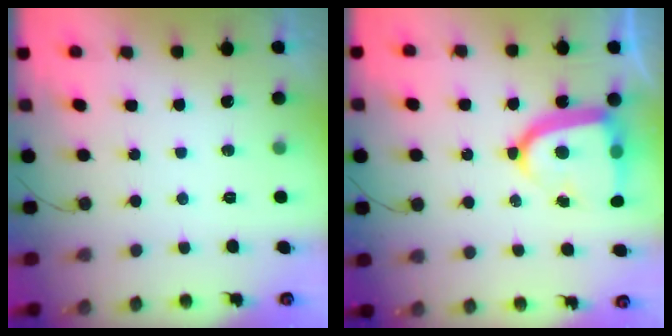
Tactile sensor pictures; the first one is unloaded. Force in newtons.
{"total": 16.6, "press": 16.5, "slide": 1.5}